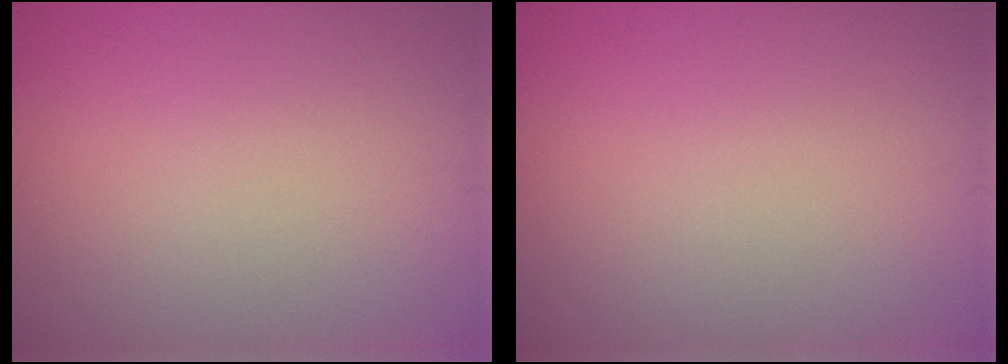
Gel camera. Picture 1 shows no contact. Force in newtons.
{"total": 0.0}